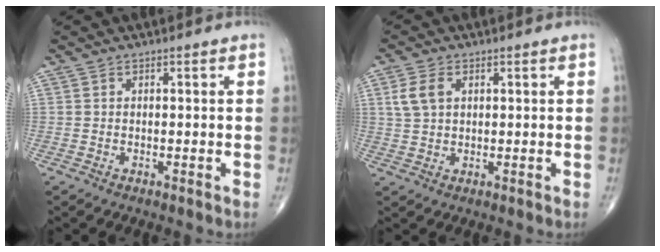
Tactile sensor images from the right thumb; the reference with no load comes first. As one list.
[{"total": 4.7, "force": [1.5, 3.1, 3.3], "torque": [-0.068, 0.005, 0.031]}]